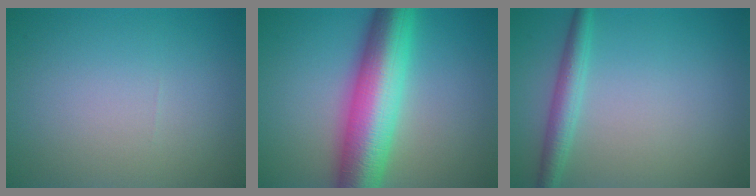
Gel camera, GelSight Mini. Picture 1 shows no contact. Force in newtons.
{"total": 10.6, "press": 10.6, "slide": 0.1}
{"total": 2.5, "press": 2.5, "slide": 0.1}